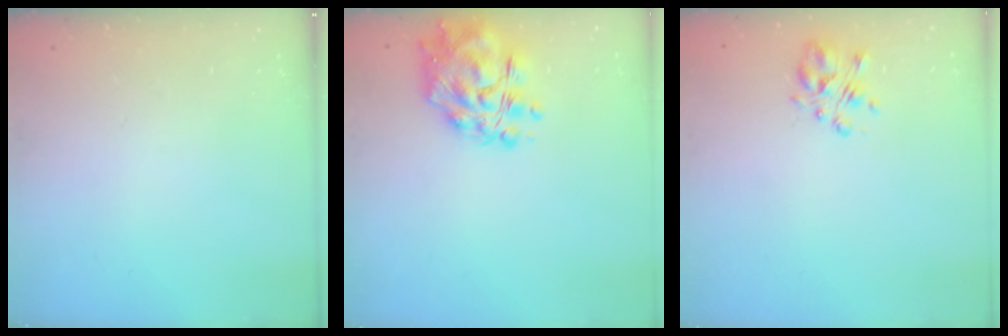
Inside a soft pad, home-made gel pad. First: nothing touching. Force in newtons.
{"total": 12.4, "press": 11.7, "slide": 4.1}
{"total": 3.9, "press": 3.7, "slide": 0.9}